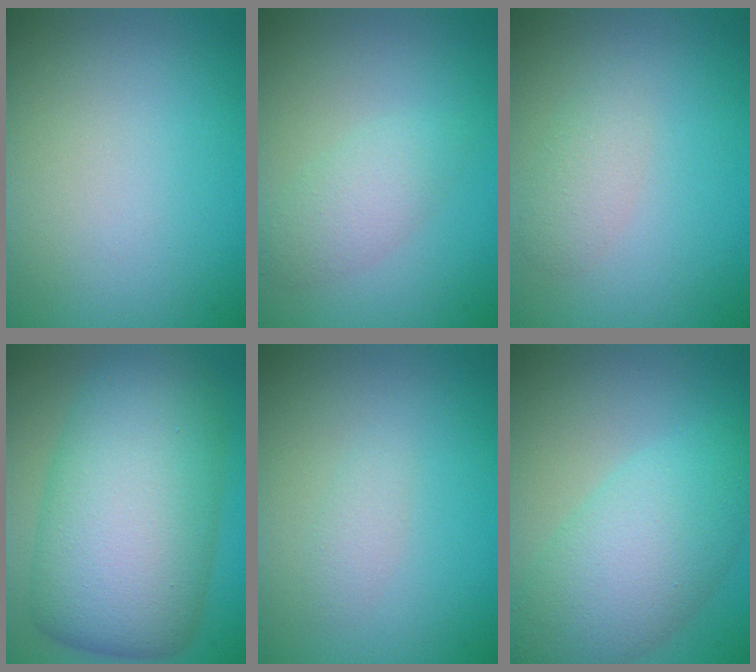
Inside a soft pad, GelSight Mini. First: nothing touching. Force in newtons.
{"total": 2.3, "press": 2.3, "slide": 0.1}
{"total": 1.7, "press": 1.7, "slide": 0.0}
{"total": 13.0, "press": 13.0, "slide": 0.2}
{"total": 1.1, "press": 1.1, "slide": 0.0}
{"total": 7.1, "press": 7.1, "slide": 0.2}